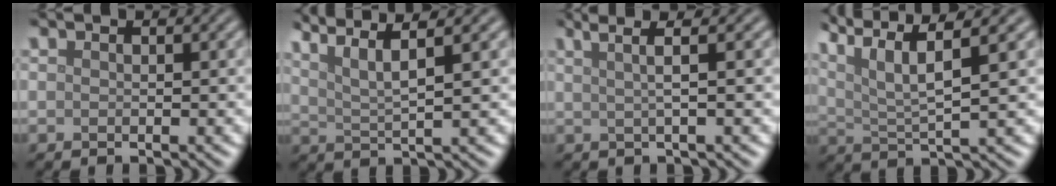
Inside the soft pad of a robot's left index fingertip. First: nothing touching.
{"total": 6.2, "force": [4.4, 1.1, 4.3], "torque": [-0.072, 0.024, 0.057]}
{"total": 4.0, "force": [1.9, 1.2, 3.3], "torque": [-0.042, 0.016, -0.001]}
{"total": 8.7, "force": [5.1, 2.1, 6.7], "torque": [-0.123, 0.022, 0.085]}